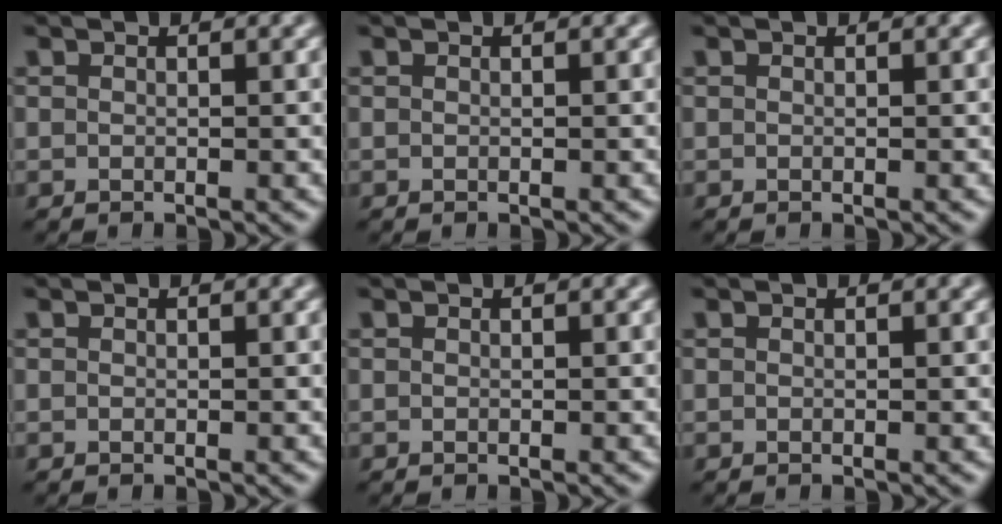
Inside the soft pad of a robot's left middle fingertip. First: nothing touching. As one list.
[{"total": 0.0}, {"total": 0.0}, {"total": 0.0}, {"total": 0.0}, {"total": 0.0}]